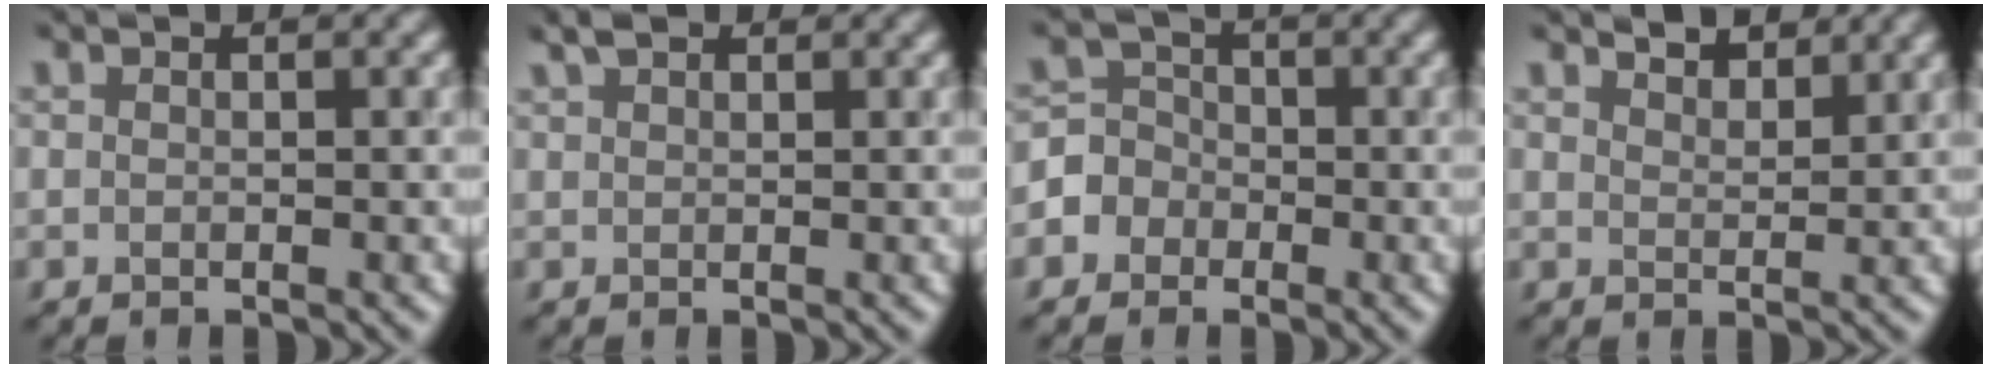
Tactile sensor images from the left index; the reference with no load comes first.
{"total": 1.5, "force": [1.3, 0.5, 0.5], "torque": [-0.005, 0.010, 0.026]}
{"total": 3.3, "force": [-1.2, 3.0, 0.1], "torque": [0.026, 0.016, -0.034]}
{"total": 3.0, "force": [2.9, 0.6, 0.6], "torque": [-0.006, 0.000, 0.046]}